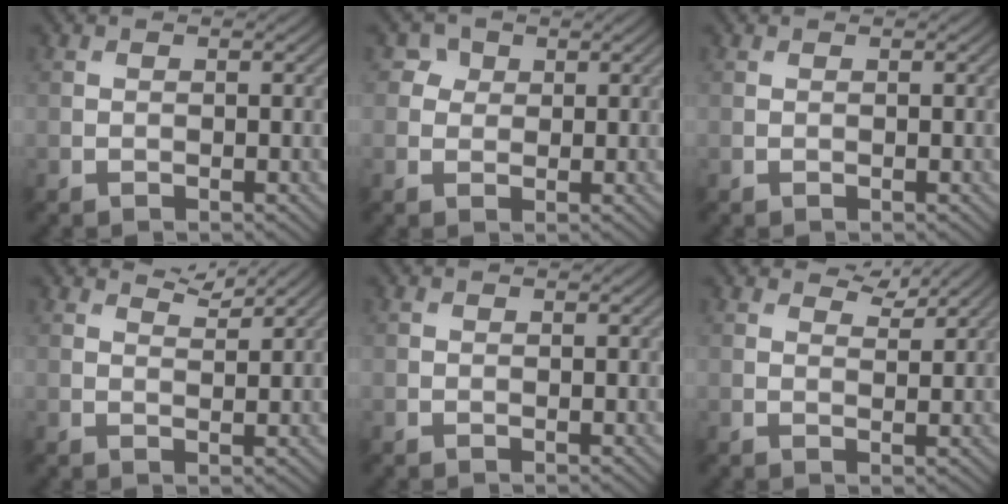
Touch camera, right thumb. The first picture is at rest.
{"total": 2.1, "force": [0.9, 1.9, 0.5], "torque": [-0.006, -0.008, 0.017]}
{"total": 0.0}
{"total": 2.2, "force": [2.0, 0.3, 0.8], "torque": [-0.018, -0.001, 0.040]}
{"total": 0.0}
{"total": 2.4, "force": [2.1, 0.8, 1.0], "torque": [-0.015, -0.003, 0.040]}